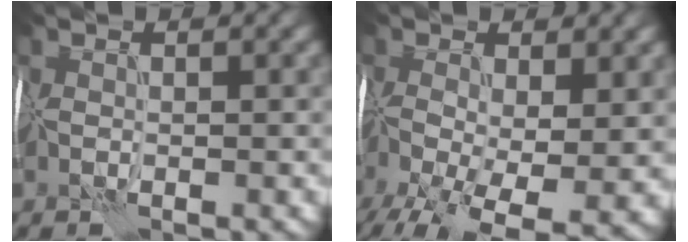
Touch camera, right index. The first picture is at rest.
{"total": 11.9, "force": [-4.9, 5.5, 9.4], "torque": [-0.178, -0.041, -0.060]}